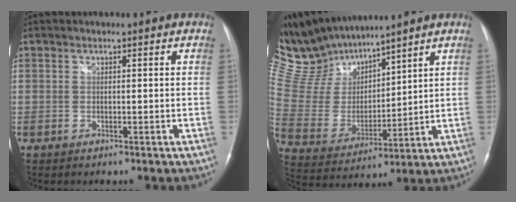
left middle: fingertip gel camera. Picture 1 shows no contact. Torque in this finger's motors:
{"motor_torque": [0.61, -1.17, -0.07, -0.08]}